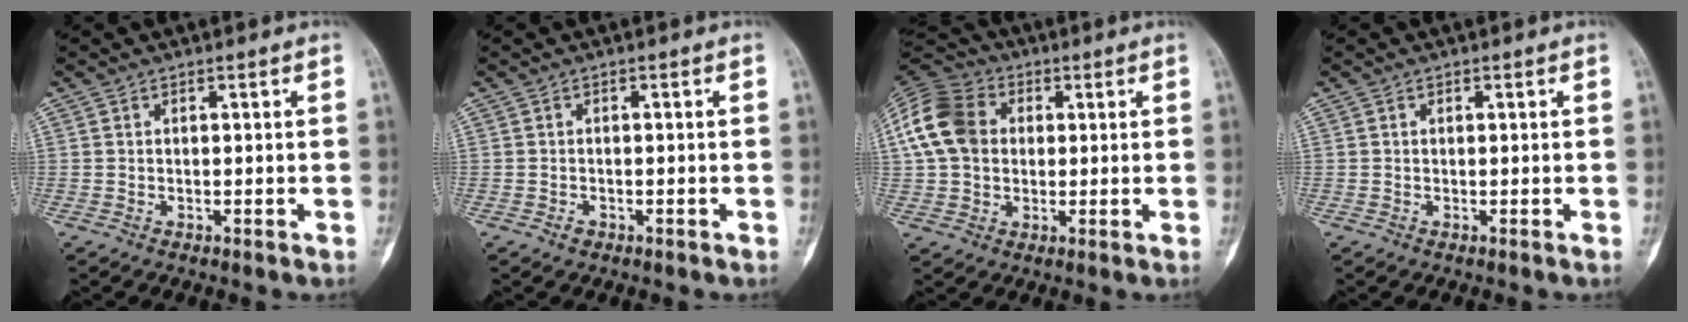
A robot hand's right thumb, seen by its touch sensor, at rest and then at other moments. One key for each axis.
{"total": 1.0, "fx": -0.6, "fy": 0.7, "fz": 0.4, "tx": -0.007, "ty": 0.005, "tz": -0.007}
{"total": 14.0, "fx": 2.0, "fy": 11.0, "fz": 8.5, "tx": -0.160, "ty": 0.023, "tz": 0.027}
{"total": 0.0}